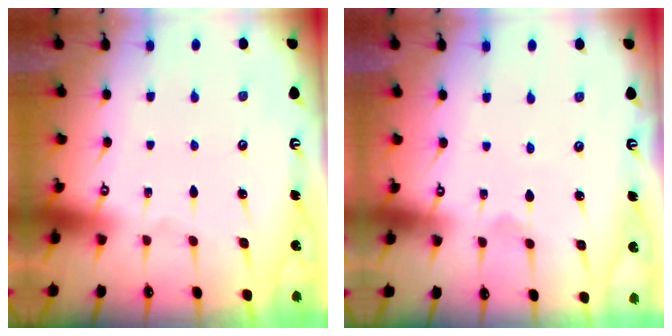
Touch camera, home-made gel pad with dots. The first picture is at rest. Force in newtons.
{"total": 1.0, "press": 1.0, "slide": 0.3}